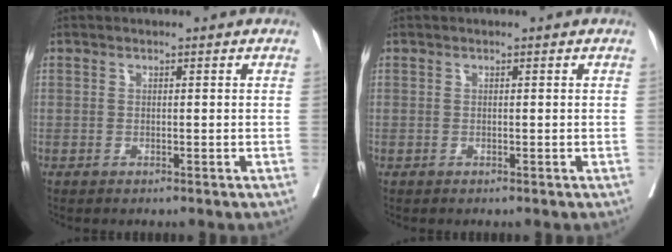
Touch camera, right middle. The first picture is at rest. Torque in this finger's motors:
{"motor_torque": [-0.28, -0.44, -0.01, 0.00]}